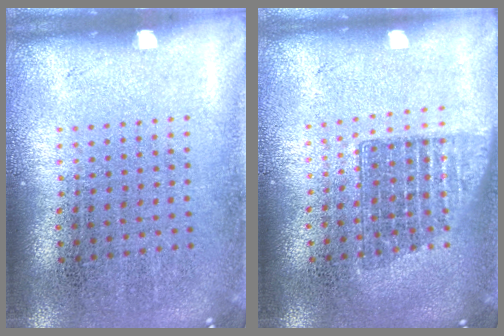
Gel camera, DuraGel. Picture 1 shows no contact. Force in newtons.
{"total": 1.3, "press": 1.1, "slide": 0.8}